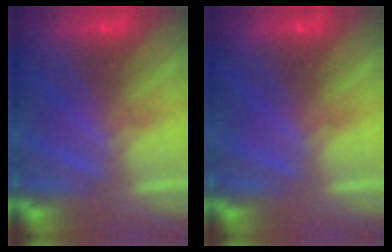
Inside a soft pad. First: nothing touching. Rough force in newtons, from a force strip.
{"total": 0.0}